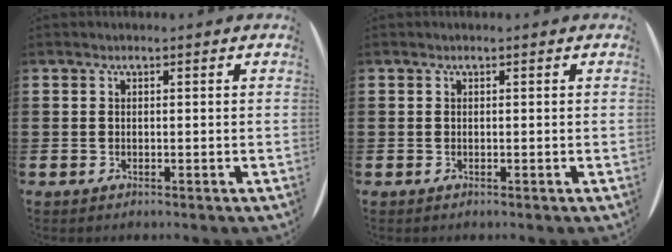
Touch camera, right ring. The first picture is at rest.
{"total": 0.0}